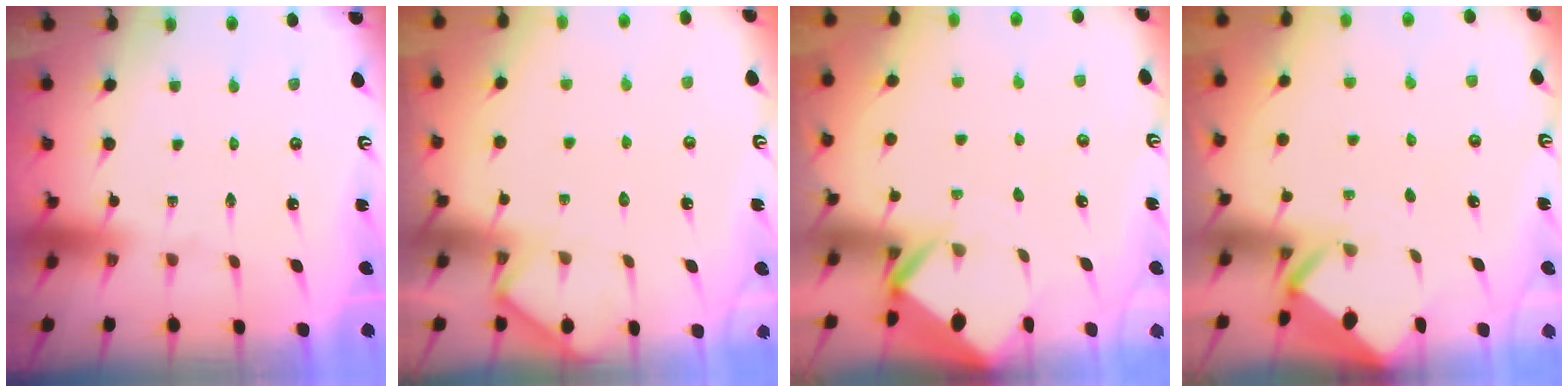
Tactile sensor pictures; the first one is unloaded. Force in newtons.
{"total": 4.8, "press": 4.7, "slide": 0.6}
{"total": 3.1, "press": 3.1, "slide": 0.2}
{"total": 2.1, "press": 2.1, "slide": 0.0}